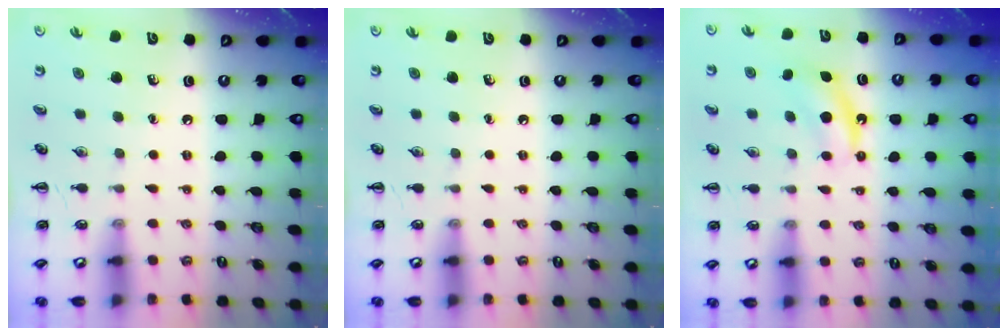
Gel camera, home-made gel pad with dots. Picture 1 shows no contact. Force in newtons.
{"total": 0.0}
{"total": 5.7, "press": 5.6, "slide": 1.3}